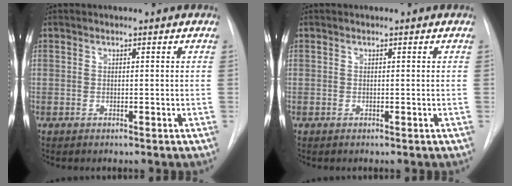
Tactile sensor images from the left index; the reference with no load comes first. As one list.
[{"total": 0.0}]